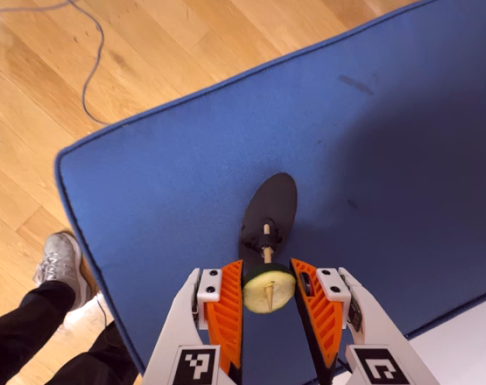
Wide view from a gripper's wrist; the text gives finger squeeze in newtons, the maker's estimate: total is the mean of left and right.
{"total": 10.7, "left": 11.1, "right": 10.3}